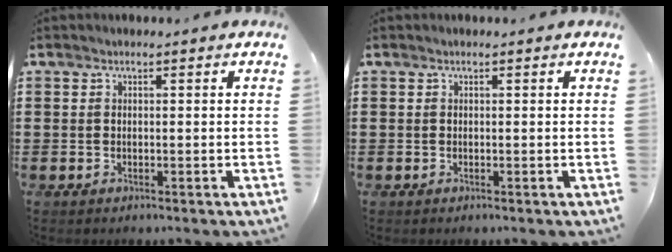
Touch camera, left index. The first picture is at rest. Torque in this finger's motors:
{"motor_torque": [0.00, 0.04, -0.01, -0.01]}